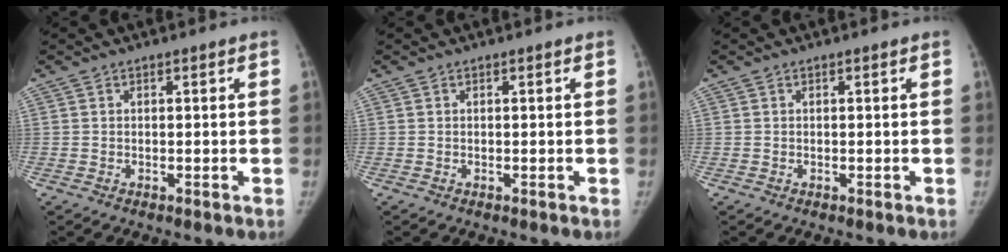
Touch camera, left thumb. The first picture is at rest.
{"total": 0.0}
{"total": 0.0}